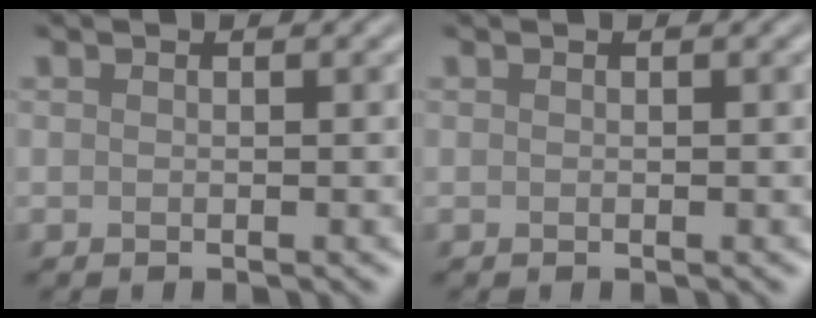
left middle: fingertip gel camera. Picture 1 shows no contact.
{"total": 0.0}